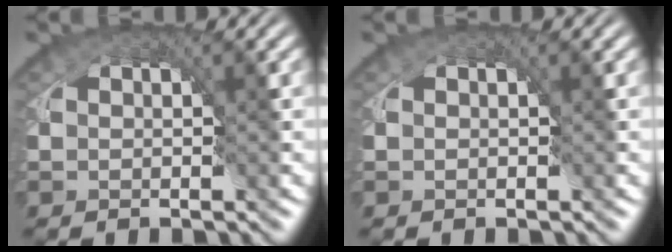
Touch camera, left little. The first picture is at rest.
{"total": 0.0}